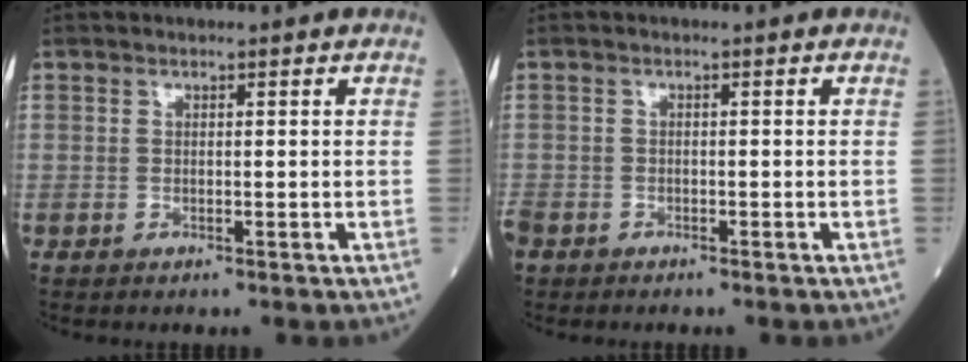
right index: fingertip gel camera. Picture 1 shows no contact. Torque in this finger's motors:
{"motor_torque": [-0.47, -0.44, 0.18, 0.21]}